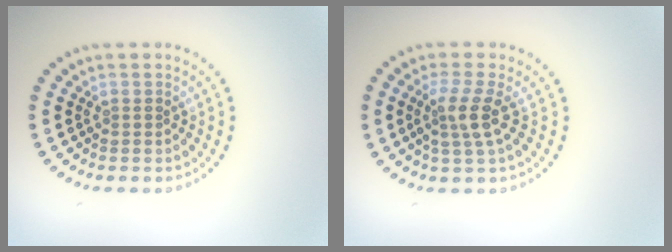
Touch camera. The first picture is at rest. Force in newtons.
{"total": 2.7, "press": 2.2, "slide": 1.6}